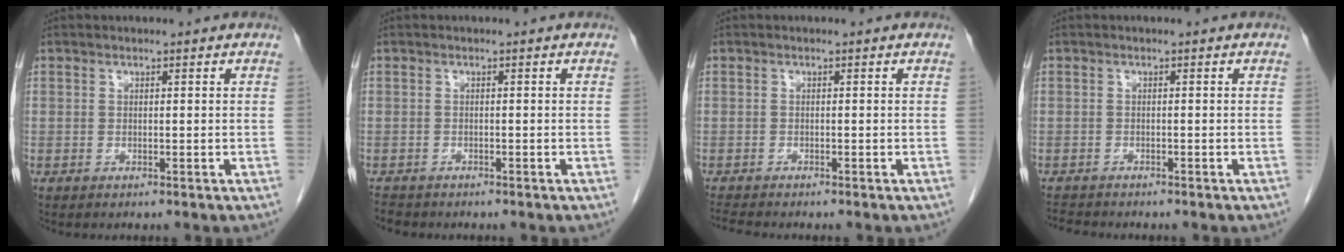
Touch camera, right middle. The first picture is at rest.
{"total": 2.1, "force": [-1.9, 0.8, 0.3], "torque": [-0.010, -0.004, -0.029]}
{"total": 2.1, "force": [-2.0, -0.1, 0.5], "torque": [-0.013, -0.009, -0.036]}
{"total": 2.1, "force": [-2.1, 0.3, 0.2], "torque": [-0.005, -0.010, -0.036]}